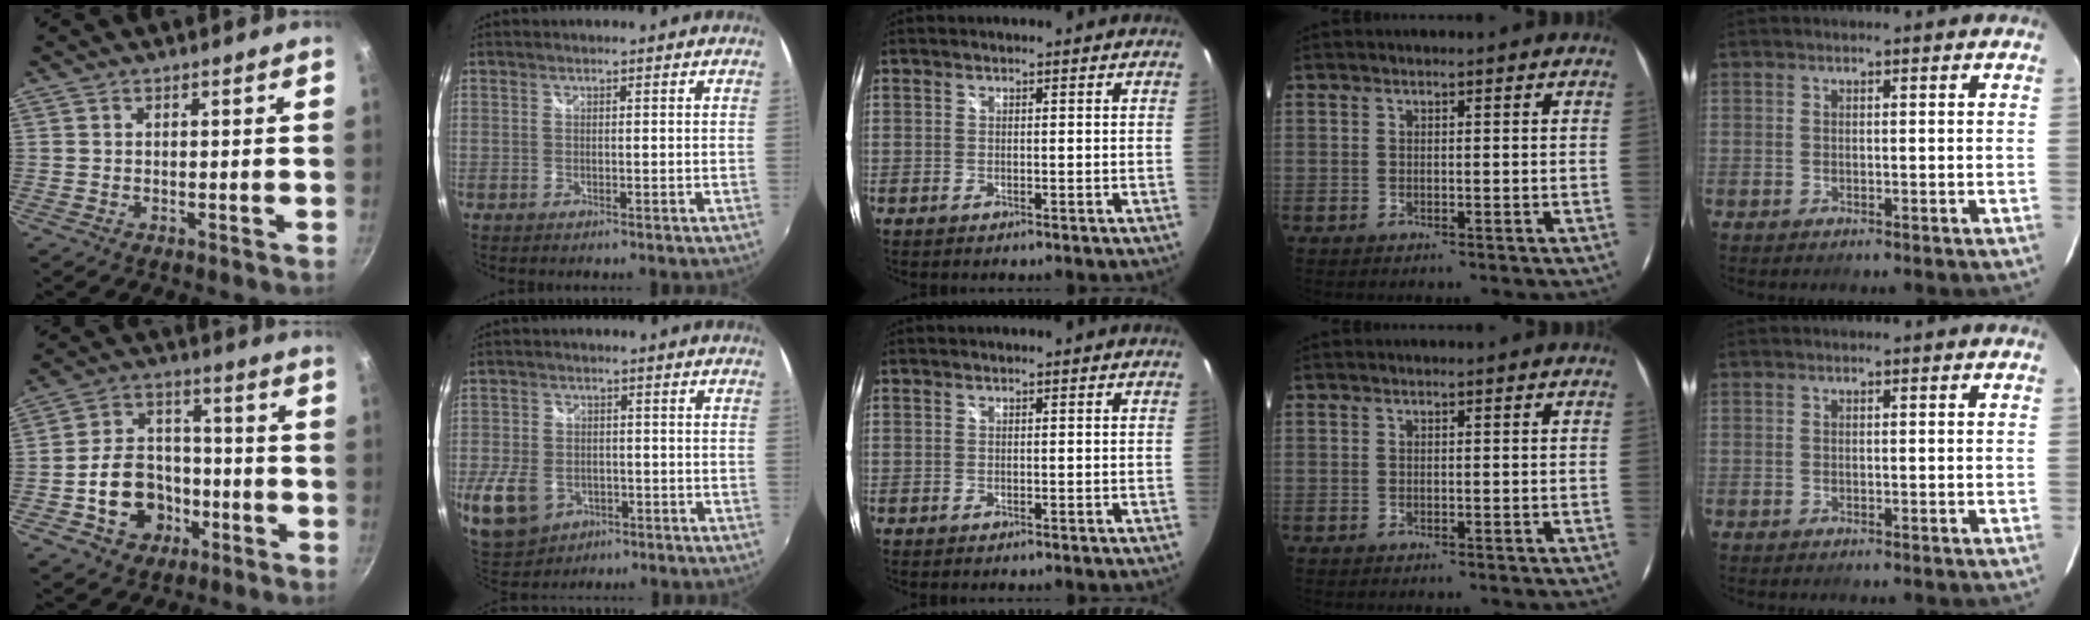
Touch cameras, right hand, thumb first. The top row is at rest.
{"thumb": {"total": 13.7, "force": [-4.4, 11.0, 6.9], "torque": [-0.087, 0.052, -0.065]}, "index": {"total": 13.1, "force": [-5.0, 9.8, 7.1], "torque": [-0.196, -0.020, -0.076]}}